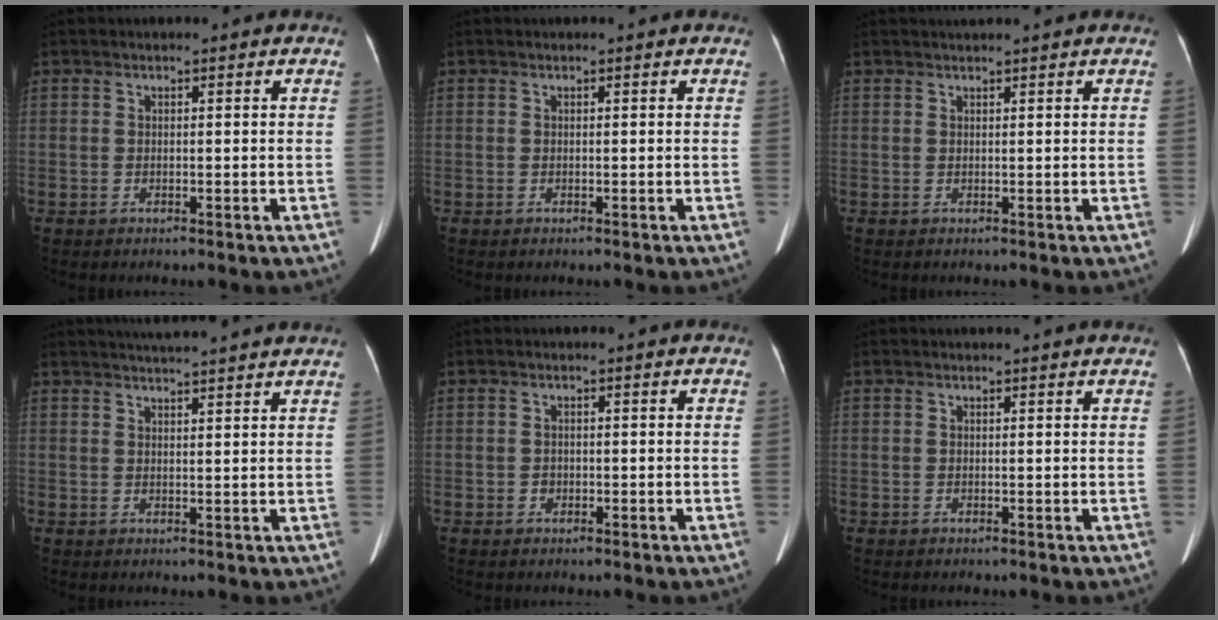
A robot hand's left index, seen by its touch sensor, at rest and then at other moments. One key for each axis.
{"total": 0.0}
{"total": 2.2, "fx": 2.0, "fy": -0.5, "fz": 0.8, "tx": -0.009, "ty": 0.015, "tz": 0.033}
{"total": 10.0, "fx": 9.2, "fy": -0.5, "fz": 3.7, "tx": -0.061, "ty": 0.021, "tz": 0.111}
{"total": 0.9, "fx": -0.3, "fy": 0.8, "fz": 0.3, "tx": -0.005, "ty": 0.003, "tz": -0.005}
{"total": 1.6, "fx": 1.5, "fy": -0.4, "fz": 0.4, "tx": -0.017, "ty": -0.003, "tz": 0.015}